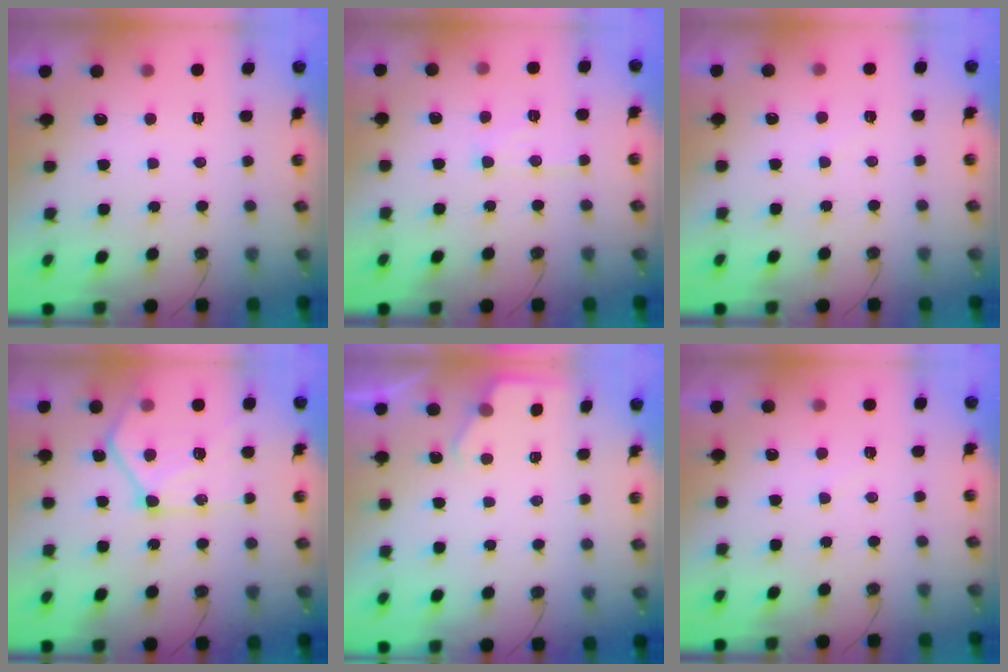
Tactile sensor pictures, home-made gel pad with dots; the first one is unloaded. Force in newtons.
{"total": 7.6, "press": 7.6, "slide": 0.5}
{"total": 2.5, "press": 2.5, "slide": 0.3}
{"total": 15.6, "press": 15.6, "slide": 1.6}
{"total": 2.7, "press": 2.7, "slide": 0.4}
{"total": 2.5, "press": 2.5, "slide": 0.3}